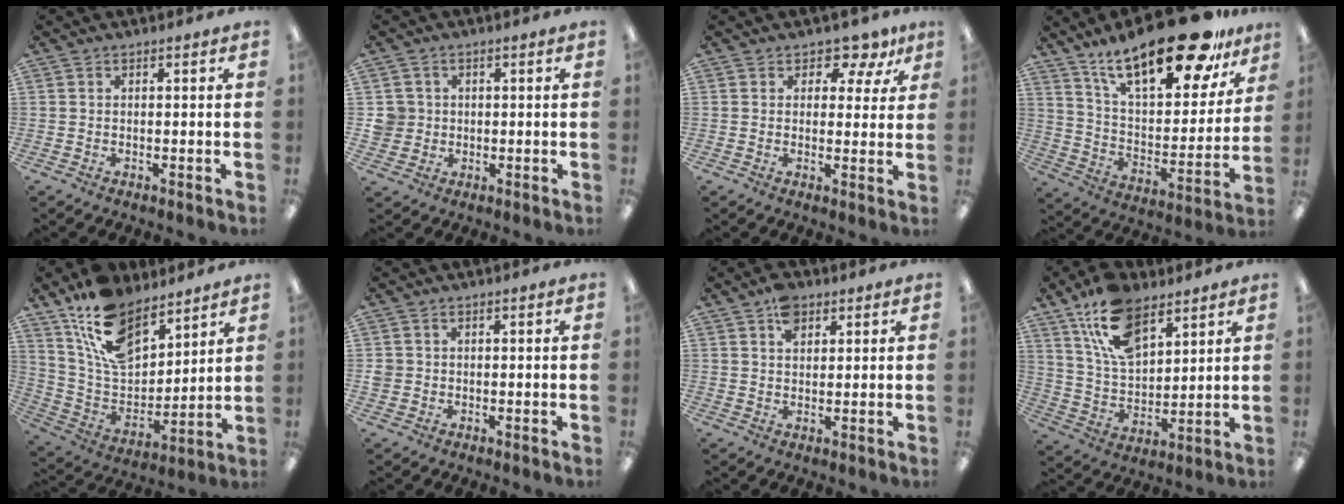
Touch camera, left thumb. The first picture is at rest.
{"total": 4.3, "force": [0.2, 4.2, 0.6], "torque": [-0.014, 0.007, 0.004]}
{"total": 5.7, "force": [4.0, 3.4, 2.4], "torque": [-0.025, -0.025, 0.065]}
{"total": 25.5, "force": [18.0, 9.0, 15.7], "torque": [-0.245, -0.110, 0.302]}
{"total": 16.7, "force": [11.7, 8.5, 8.3], "torque": [-0.168, -0.060, 0.221]}
{"total": 1.8, "force": [-0.2, 1.8, 0.4], "torque": [-0.007, 0.002, -0.004]}
{"total": 5.1, "force": [2.9, 3.2, 2.7], "torque": [-0.046, -0.002, 0.052]}
{"total": 15.9, "force": [9.8, 8.4, 9.3], "torque": [-0.179, -0.031, 0.184]}